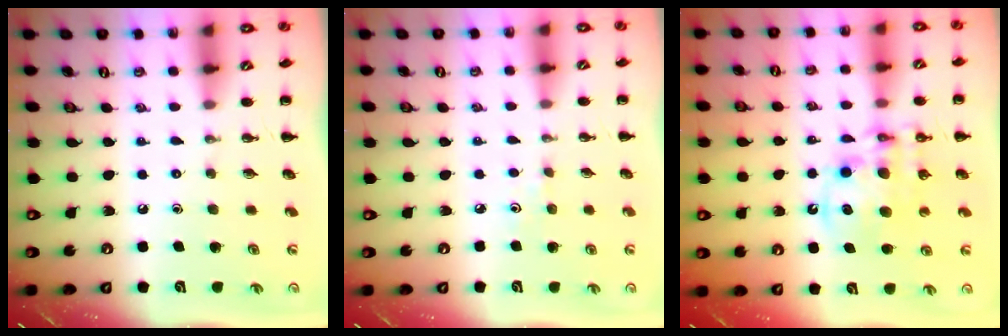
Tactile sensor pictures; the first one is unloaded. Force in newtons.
{"total": 3.2, "press": 3.0, "slide": 1.2}
{"total": 12.5, "press": 12.1, "slide": 2.9}